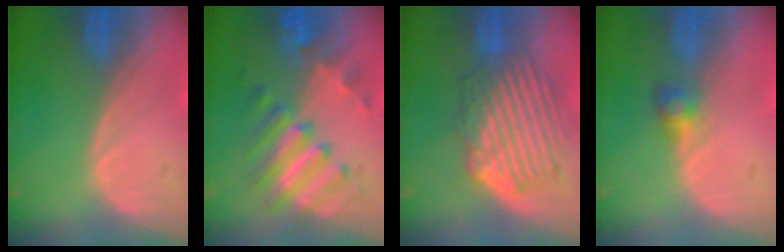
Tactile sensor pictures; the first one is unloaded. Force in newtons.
{"total": 8.0, "press": 8.0, "slide": 0.2}
{"total": 9.6, "press": 8.5, "slide": 4.5}
{"total": 2.7, "press": 2.6, "slide": 0.8}